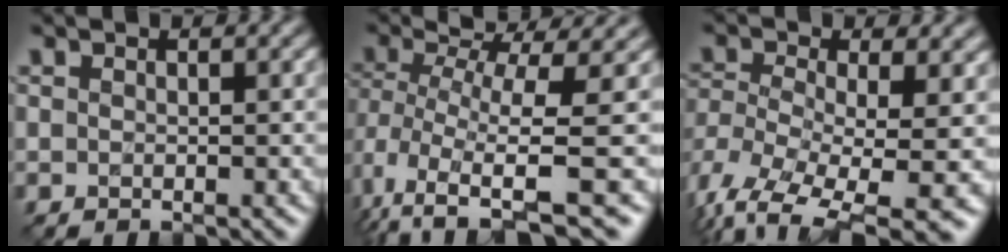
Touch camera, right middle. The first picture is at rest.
{"total": 7.3, "force": [-1.5, 2.6, 6.6], "torque": [-0.134, -0.014, -0.023]}
{"total": 11.1, "force": [-4.3, 5.9, 8.3], "torque": [-0.174, -0.019, -0.034]}